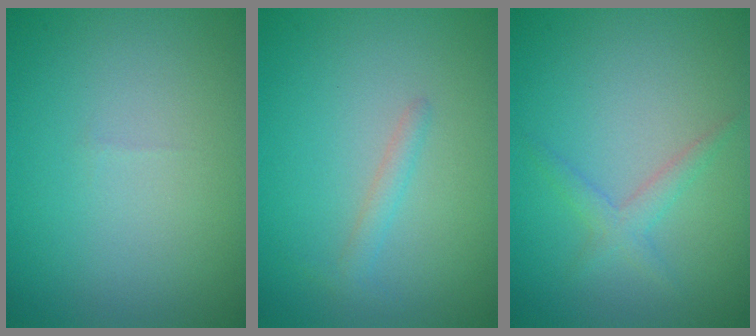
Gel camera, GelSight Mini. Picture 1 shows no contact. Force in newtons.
{"total": 1.1, "press": 1.1, "slide": 0.1}
{"total": 1.7, "press": 1.7, "slide": 0.1}